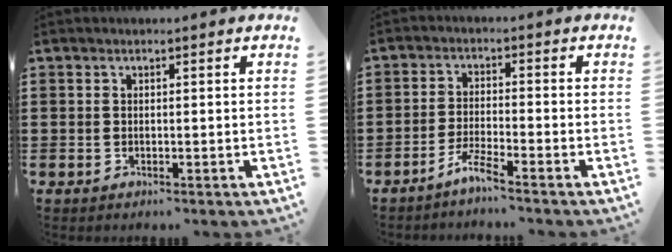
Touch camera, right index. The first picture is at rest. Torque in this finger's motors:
{"motor_torque": [1.00, 1.14, -0.22, -0.04]}